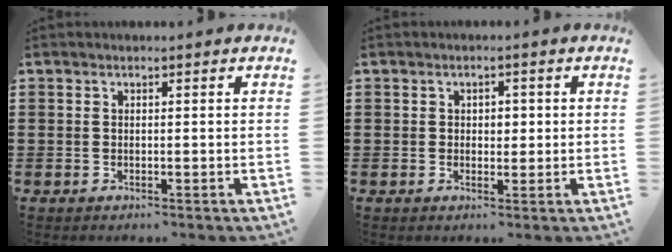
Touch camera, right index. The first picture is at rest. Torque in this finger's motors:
{"motor_torque": [0.31, -0.04, 0.09, 0.04]}